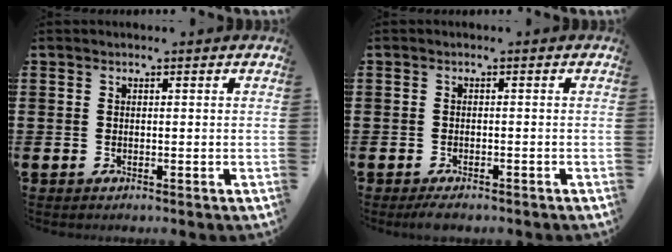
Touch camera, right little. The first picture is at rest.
{"total": 1.1, "force": [-1.0, 0.2, 0.5], "torque": [-0.010, 0.000, -0.019]}